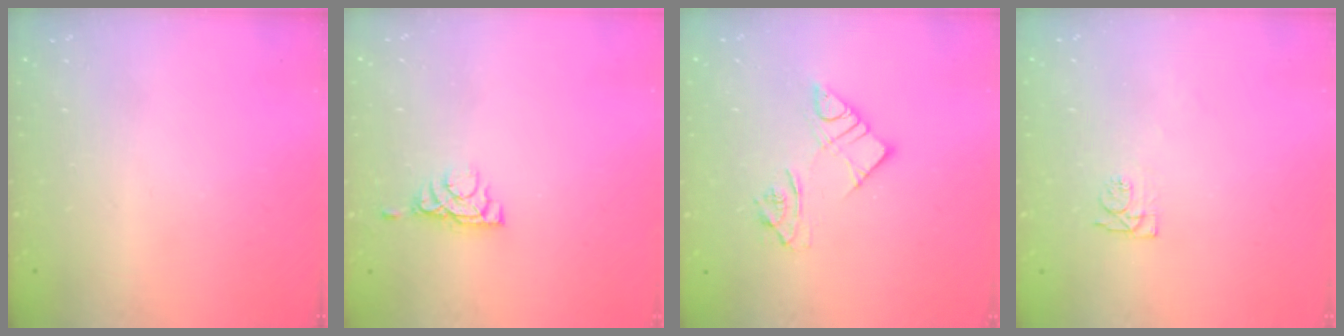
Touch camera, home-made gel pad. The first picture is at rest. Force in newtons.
{"total": 5.0, "press": 4.9, "slide": 0.9}
{"total": 10.3, "press": 10.2, "slide": 1.0}
{"total": 4.5, "press": 4.4, "slide": 0.8}